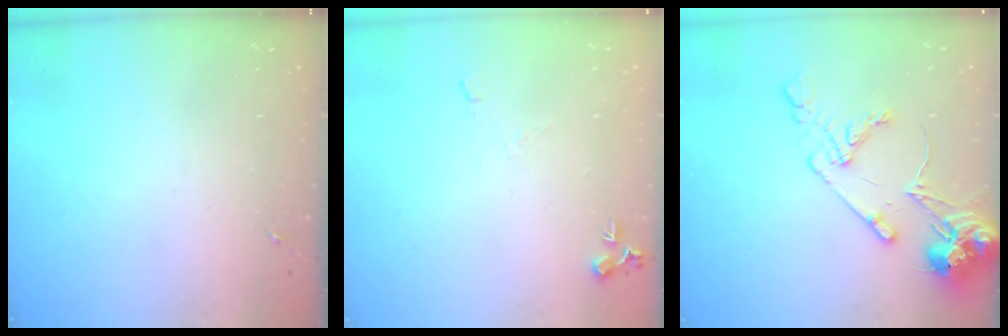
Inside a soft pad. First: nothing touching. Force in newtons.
{"total": 6.8, "press": 6.8, "slide": 0.9}
{"total": 13.7, "press": 13.5, "slide": 2.3}